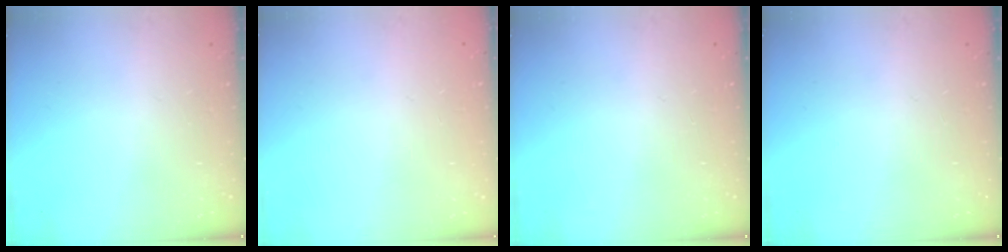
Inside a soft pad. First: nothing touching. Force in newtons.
{"total": 0.0}
{"total": 0.0}
{"total": 0.0}